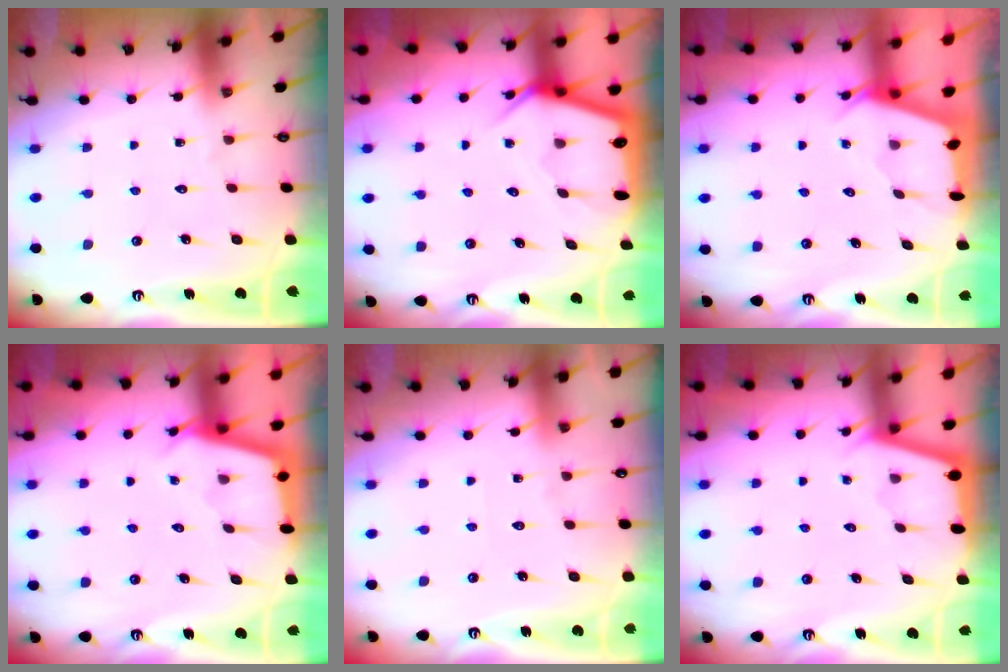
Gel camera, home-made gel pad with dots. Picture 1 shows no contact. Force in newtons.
{"total": 5.0, "press": 5.0, "slide": 0.4}
{"total": 2.5, "press": 2.5, "slide": 0.3}
{"total": 2.9, "press": 2.9, "slide": 0.4}
{"total": 2.8, "press": 2.8, "slide": 0.4}
{"total": 2.0, "press": 2.0, "slide": 0.3}